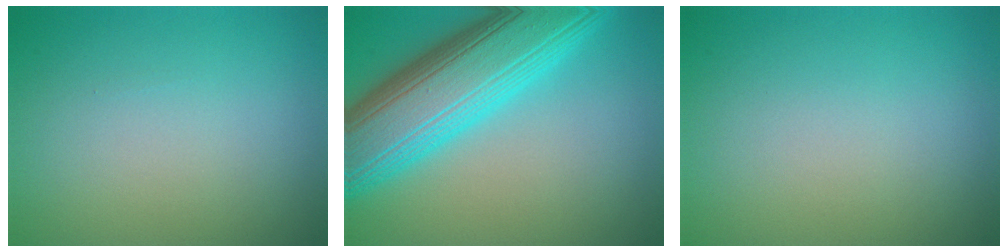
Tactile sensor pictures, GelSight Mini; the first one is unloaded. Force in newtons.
{"total": 11.5, "press": 11.5, "slide": 0.4}
{"total": 0.0}